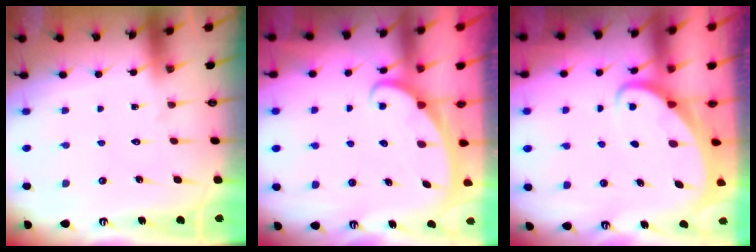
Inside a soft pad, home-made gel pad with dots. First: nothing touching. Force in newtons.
{"total": 2.5, "press": 2.5, "slide": 0.3}
{"total": 3.1, "press": 3.1, "slide": 0.3}